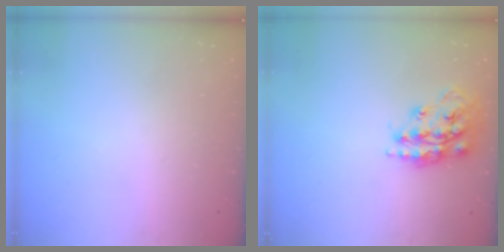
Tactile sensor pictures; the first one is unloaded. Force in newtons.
{"total": 17.3, "press": 17.2, "slide": 1.7}